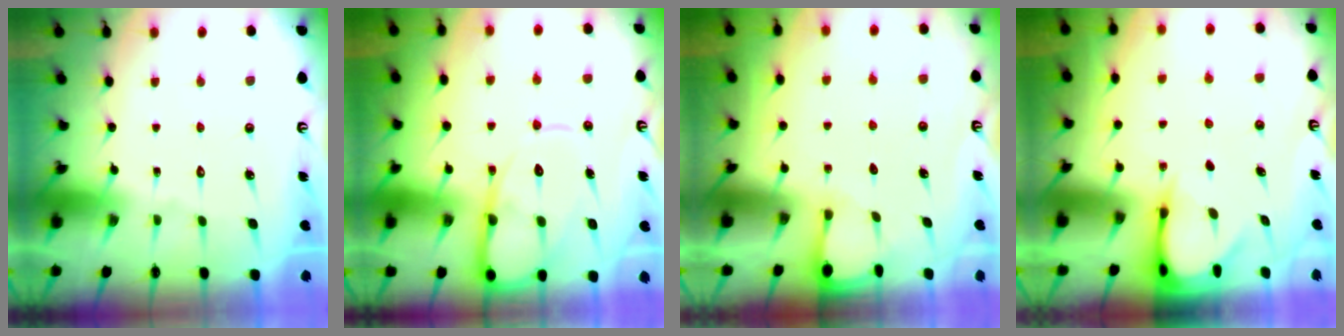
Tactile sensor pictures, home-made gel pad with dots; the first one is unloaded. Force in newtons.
{"total": 11.8, "press": 11.7, "slide": 1.3}
{"total": 1.3, "press": 1.3, "slide": 0.2}
{"total": 3.6, "press": 3.6, "slide": 0.4}